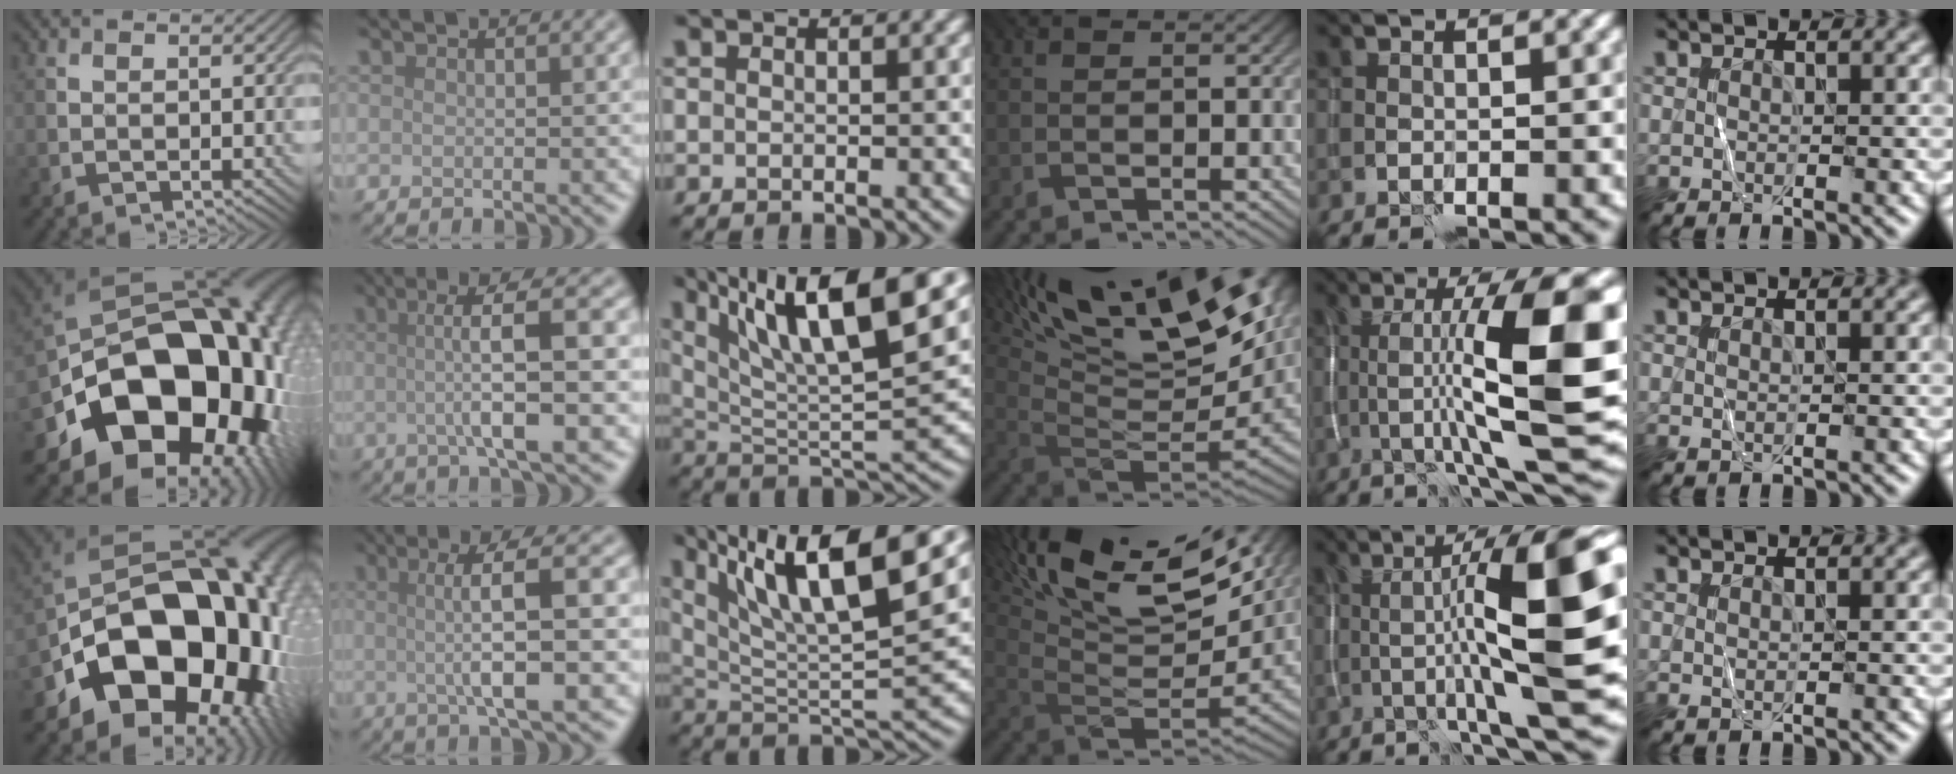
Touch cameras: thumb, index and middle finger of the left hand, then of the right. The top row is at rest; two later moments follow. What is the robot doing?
{"motion": "wrap", "object": "ribbon"}